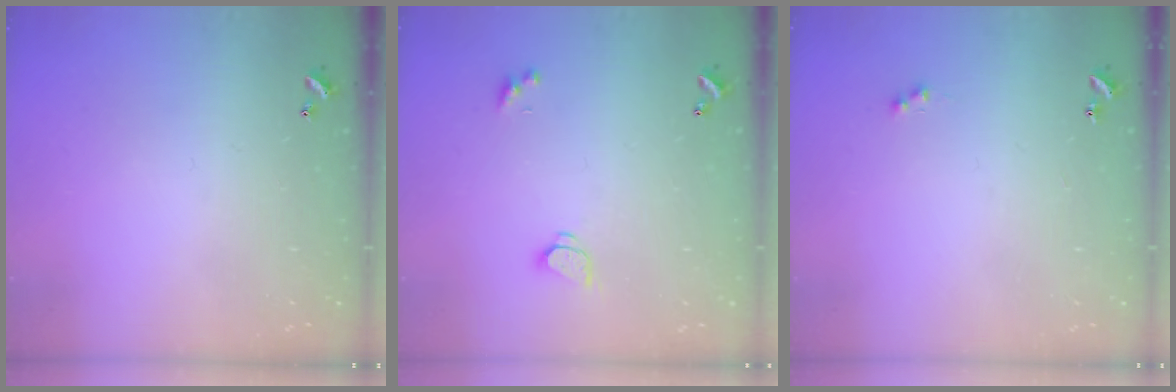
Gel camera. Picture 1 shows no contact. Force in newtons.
{"total": 1.6, "press": 1.6, "slide": 0.3}
{"total": 1.2, "press": 1.1, "slide": 0.6}